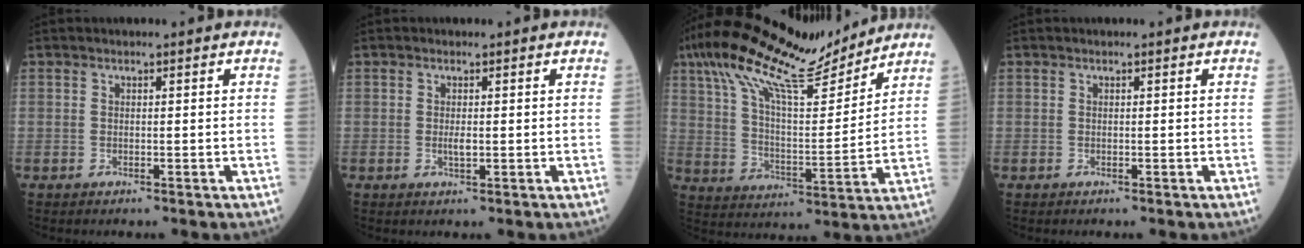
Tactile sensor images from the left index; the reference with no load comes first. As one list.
[{"total": 1.3, "force": [-0.1, 0.4, 1.2], "torque": [-0.026, -0.003, 0.000]}, {"total": 19.3, "force": [15.7, 3.4, 10.8], "torque": [-0.204, 0.025, 0.264]}, {"total": 0.0}]